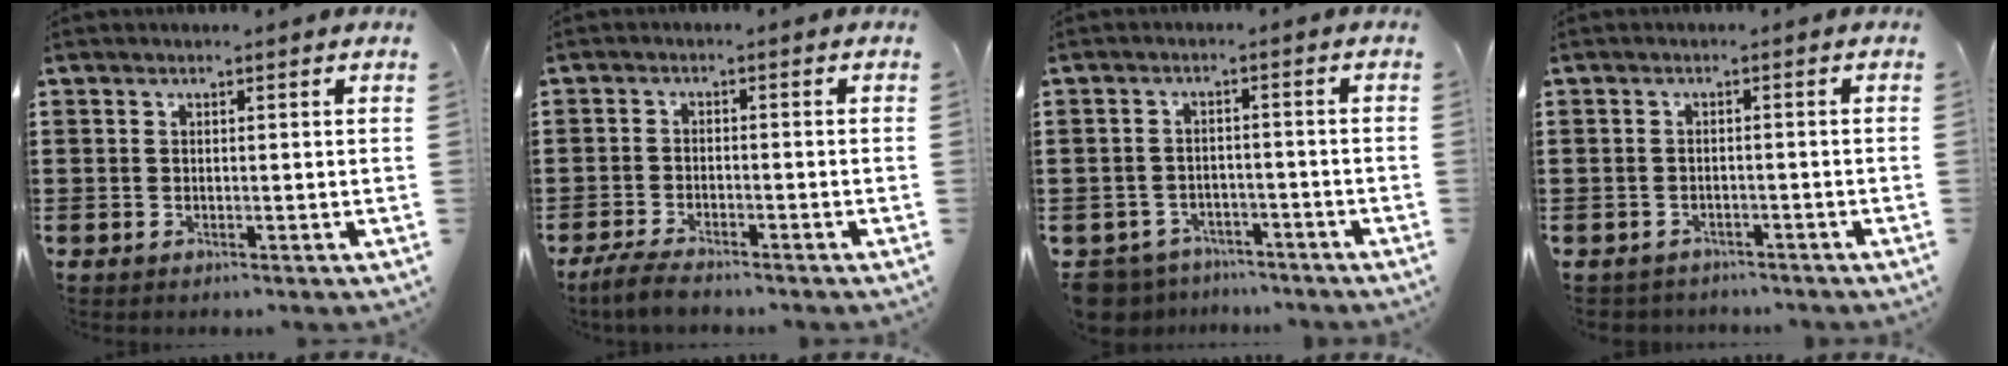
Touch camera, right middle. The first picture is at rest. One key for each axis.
{"total": 3.5, "fx": -3.3, "fy": 0.6, "fz": 1.2, "tx": -0.035, "ty": -0.002, "tz": -0.070}
{"total": 4.2, "fx": -4.1, "fy": 1.1, "fz": -0.2, "tx": -0.018, "ty": 0.000, "tz": -0.092}
{"total": 1.7, "fx": -1.6, "fy": 0.5, "fz": -0.3, "tx": -0.001, "ty": 0.002, "tz": -0.039}